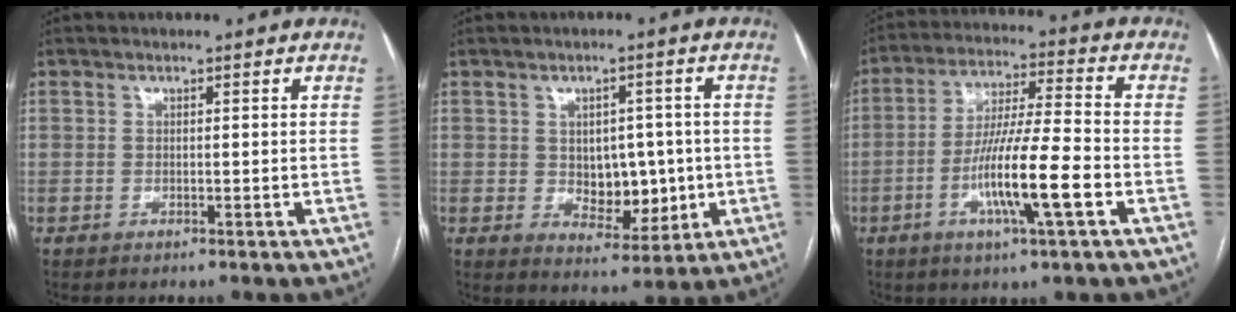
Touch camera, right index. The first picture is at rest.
{"total": 7.8, "force": [-0.3, 4.9, 6.0], "torque": [-0.079, 0.005, 0.009]}
{"total": 12.5, "force": [-4.3, 0.5, 11.8], "torque": [-0.220, -0.006, -0.079]}